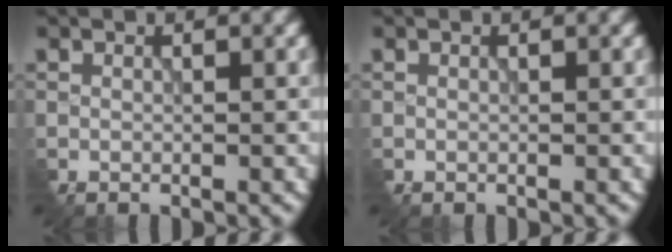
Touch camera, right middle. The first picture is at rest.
{"total": 0.0}